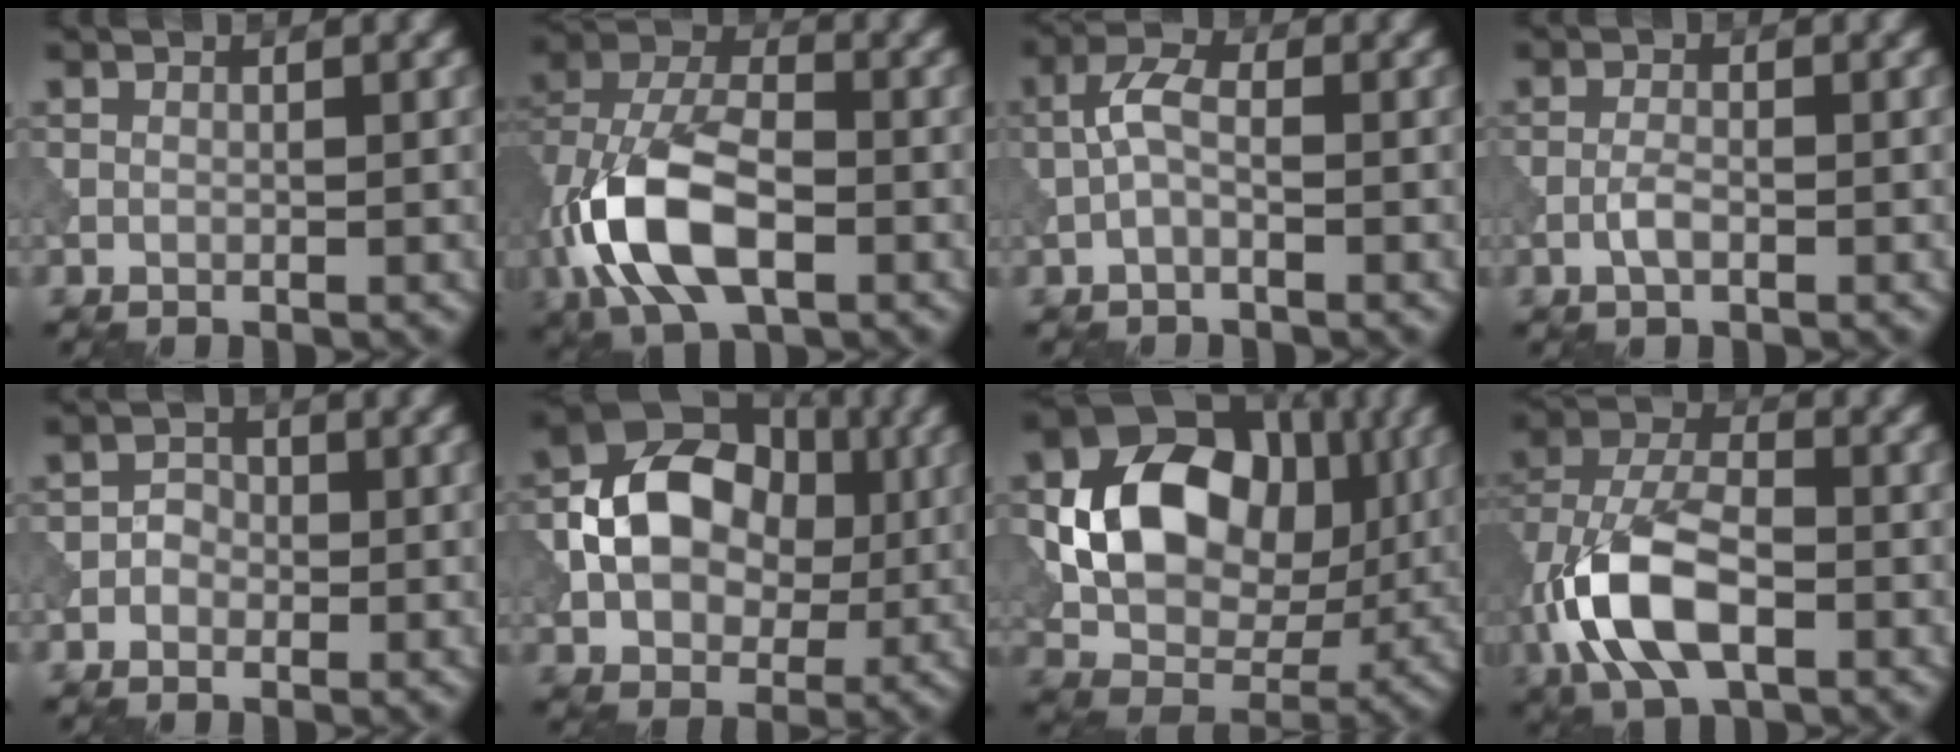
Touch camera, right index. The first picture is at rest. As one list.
[{"total": 10.2, "force": [-3.2, 5.7, 7.9], "torque": [-0.169, 0.002, -0.072]}, {"total": 2.7, "force": [-0.5, 1.2, 2.4], "torque": [-0.050, 0.010, -0.018]}, {"total": 1.6, "force": [-0.7, 0.5, 1.3], "torque": [-0.029, 0.002, -0.018]}, {"total": 1.4, "force": [-0.5, 1.2, 0.6], "torque": [-0.006, 0.003, -0.013]}, {"total": 10.3, "force": [0.1, 7.6, 6.9], "torque": [-0.116, 0.006, -0.005]}, {"total": 12.1, "force": [1.4, 9.2, 7.7], "torque": [-0.127, -0.011, 0.027]}, {"total": 9.2, "force": [-3.1, 4.9, 7.1], "torque": [-0.157, 0.003, -0.072]}]